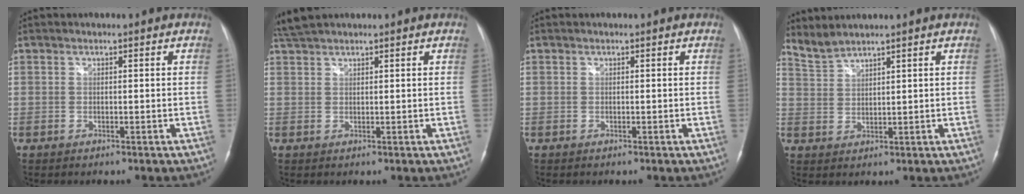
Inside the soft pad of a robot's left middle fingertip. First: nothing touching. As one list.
[{"total": 3.4, "force": [3.2, 0.3, 1.3], "torque": [-0.035, 0.021, 0.066]}, {"total": 0.0}, {"total": 3.1, "force": [3.1, -0.5, 0.1], "torque": [-0.014, 0.006, 0.073]}]